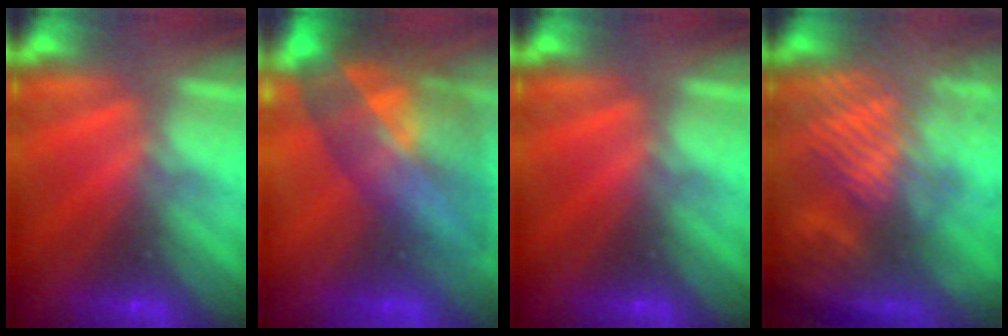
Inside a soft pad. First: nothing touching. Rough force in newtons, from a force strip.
{"total": 7.8}
{"total": 0.0}
{"total": 11.8}